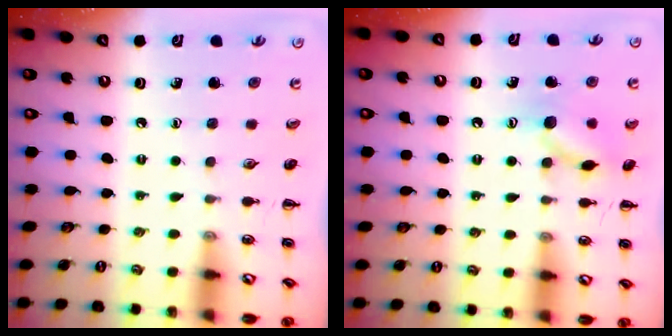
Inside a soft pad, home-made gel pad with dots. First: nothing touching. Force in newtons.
{"total": 10.3, "press": 10.3, "slide": 0.5}